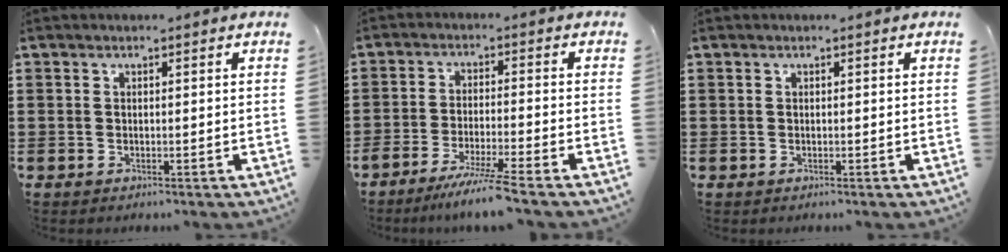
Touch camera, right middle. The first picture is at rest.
{"total": 5.5, "force": [-4.7, -0.7, 2.8], "torque": [-0.047, -0.018, -0.086]}
{"total": 0.0}